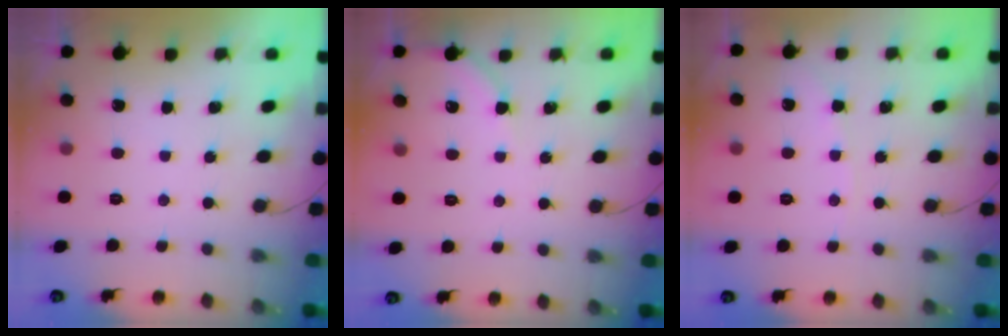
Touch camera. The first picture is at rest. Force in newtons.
{"total": 4.0, "press": 4.0, "slide": 0.5}
{"total": 2.1, "press": 2.1, "slide": 0.3}